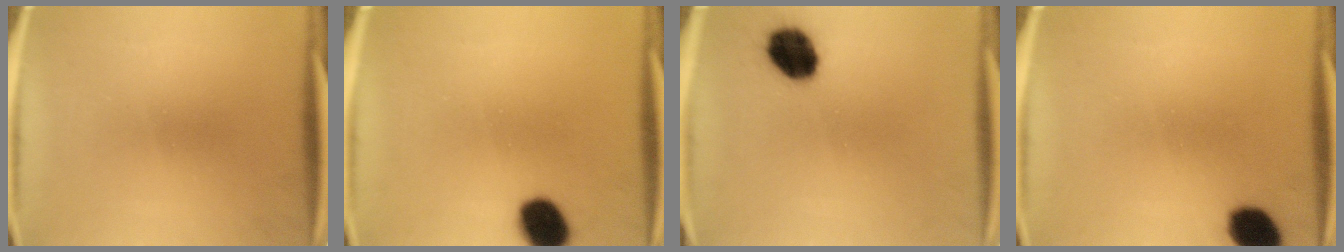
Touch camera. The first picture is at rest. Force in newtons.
{"total": 9.1}
{"total": 9.9}
{"total": 7.6}